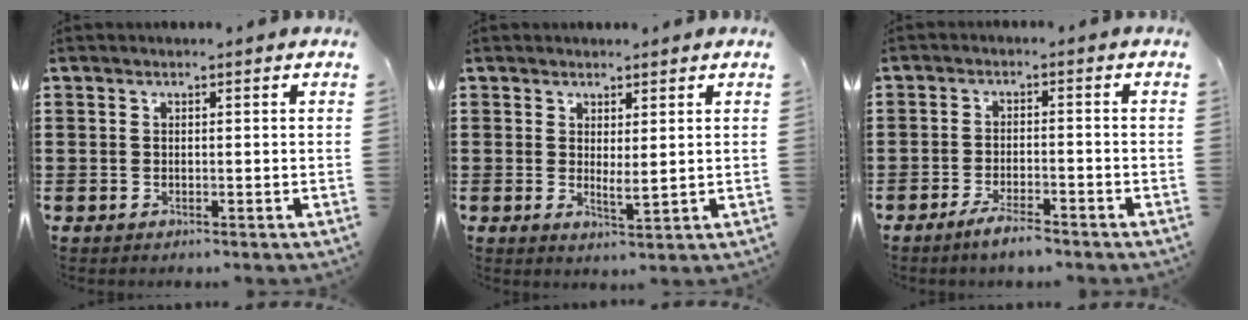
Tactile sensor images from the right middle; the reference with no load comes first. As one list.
[{"total": 2.3, "force": [1.3, 0.6, 1.8], "torque": [-0.022, -0.009, 0.022]}, {"total": 3.6, "force": [-3.0, 0.4, 2.0], "torque": [-0.042, 0.001, -0.057]}]